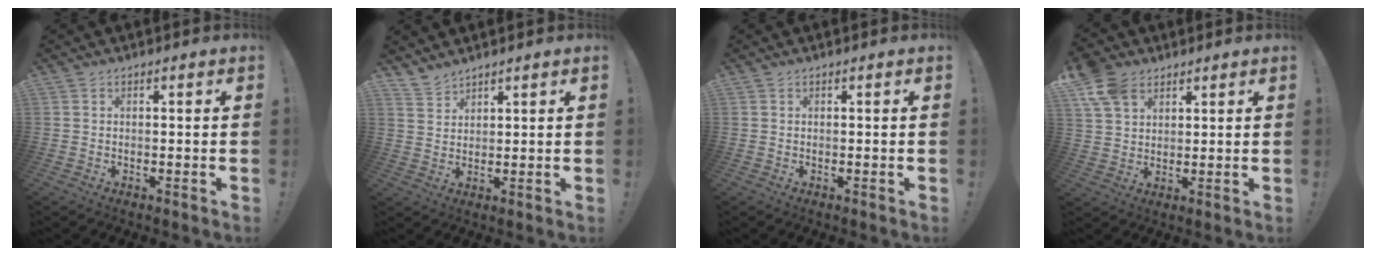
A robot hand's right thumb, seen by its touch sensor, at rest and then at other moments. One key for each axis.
{"total": 3.8, "fx": 3.6, "fy": 1.1, "fz": 0.7, "tx": -0.012, "ty": -0.026, "tz": 0.068}
{"total": 0.0}
{"total": 9.2, "fx": 5.5, "fy": 6.1, "fz": 4.1, "tx": -0.075, "ty": -0.021, "tz": 0.111}